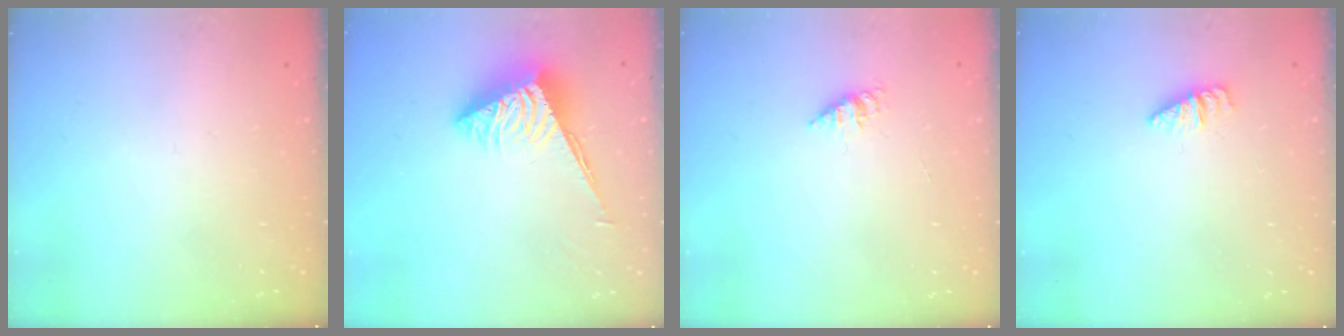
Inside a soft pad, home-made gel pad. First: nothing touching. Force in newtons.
{"total": 4.9, "press": 4.9, "slide": 0.2}
{"total": 1.1, "press": 1.1, "slide": 0.2}
{"total": 1.2, "press": 1.2, "slide": 0.2}